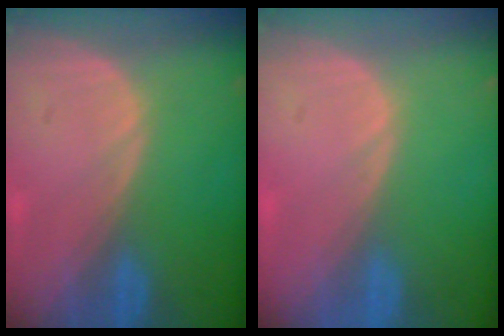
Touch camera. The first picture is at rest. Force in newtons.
{"total": 0.0}